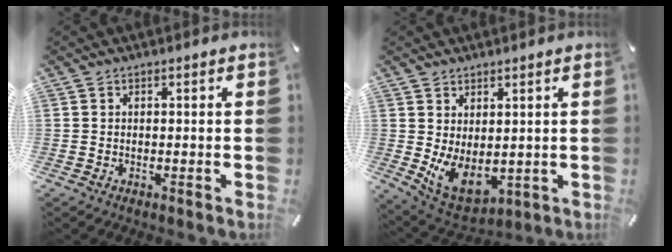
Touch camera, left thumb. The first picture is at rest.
{"total": 6.7, "force": [1.0, 4.9, 4.4], "torque": [-0.081, -0.017, 0.021]}